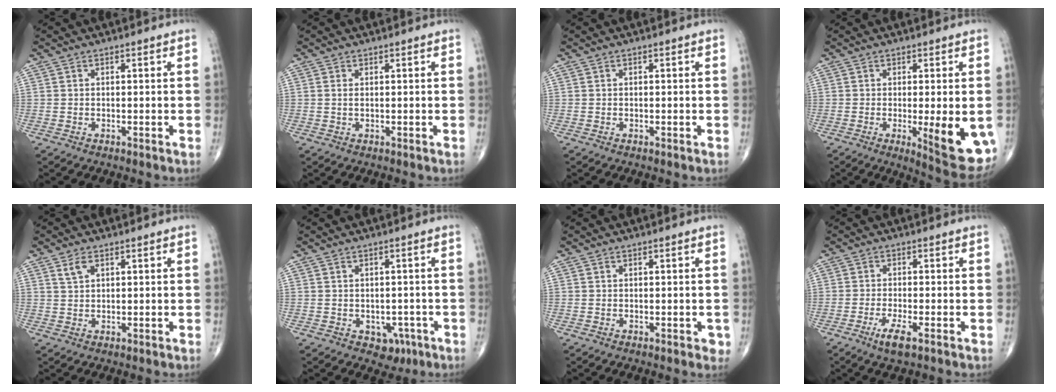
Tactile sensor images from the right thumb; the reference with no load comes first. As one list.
[{"total": 0.8, "force": [0.1, 0.4, 0.7], "torque": [-0.020, 0.001, 0.005]}, {"total": 0.0}, {"total": 11.9, "force": [-2.5, 3.1, 11.2], "torque": [-0.141, -0.025, -0.025]}, {"total": 2.3, "force": [1.3, 1.2, 1.5], "torque": [-0.030, -0.001, 0.031]}, {"total": 4.1, "force": [-1.6, 3.1, 2.2], "torque": [-0.005, 0.010, -0.013]}, {"total": 1.4, "force": [-0.2, 0.8, 1.1], "torque": [-0.004, 0.000, -0.002]}, {"total": 4.0, "force": [-2.2, 0.7, 3.3], "torque": [-0.071, -0.001, -0.041]}]